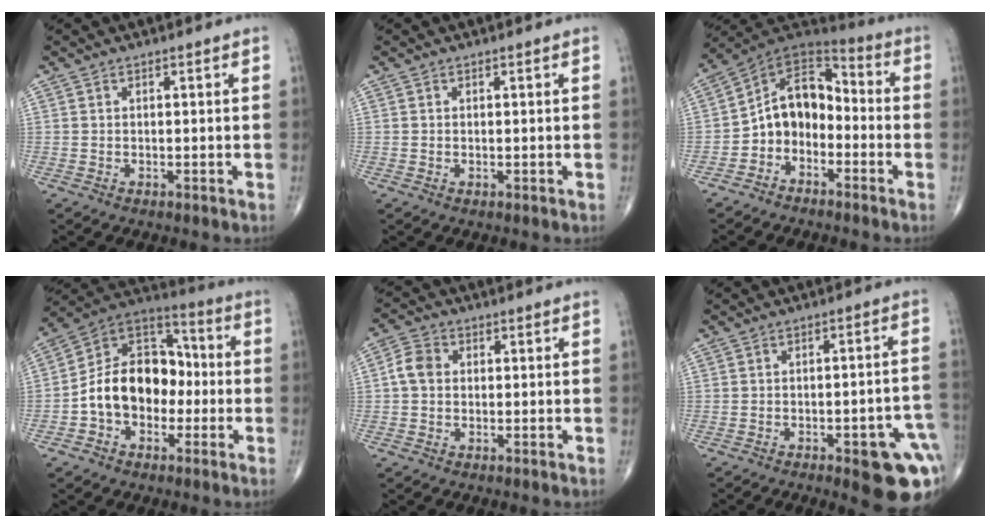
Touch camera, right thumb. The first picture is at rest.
{"total": 0.0}
{"total": 10.9, "force": [-3.1, 8.0, 6.6], "torque": [-0.080, 0.070, -0.071]}
{"total": 16.0, "force": [-2.5, 11.6, 10.7], "torque": [-0.143, 0.049, -0.053]}
{"total": 4.3, "force": [0.1, 3.5, 2.6], "torque": [-0.045, 0.012, -0.005]}
{"total": 13.6, "force": [-5.8, 4.2, 11.6], "torque": [-0.091, 0.036, -0.056]}